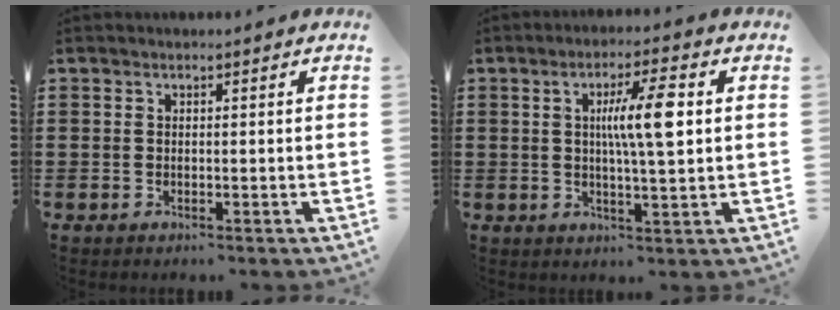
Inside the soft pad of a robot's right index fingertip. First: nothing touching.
{"total": 8.0, "force": [1.5, 1.1, 7.8], "torque": [-0.141, 0.000, 0.017]}